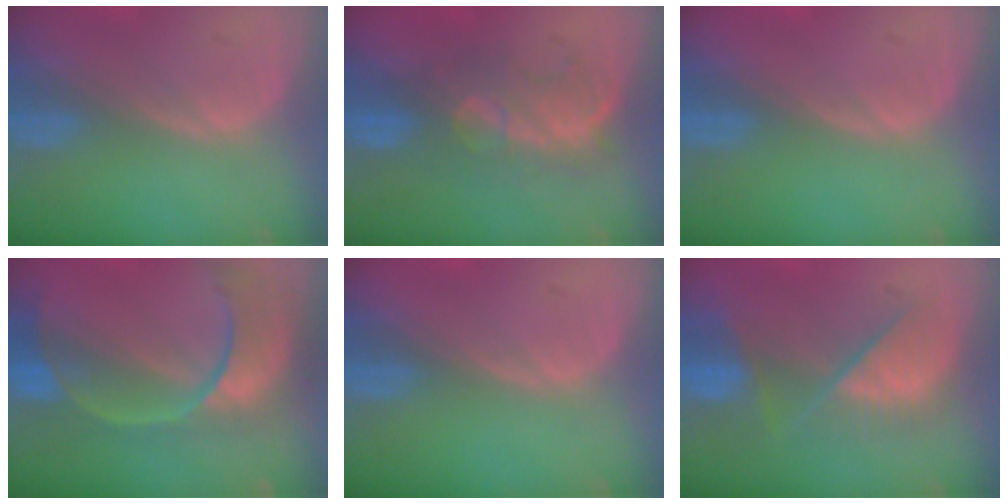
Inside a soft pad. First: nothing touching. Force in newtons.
{"total": 8.0, "press": 7.8, "slide": 1.9}
{"total": 0.0}
{"total": 11.1, "press": 9.4, "slide": 6.0}
{"total": 0.0}
{"total": 9.4, "press": 8.2, "slide": 4.7}